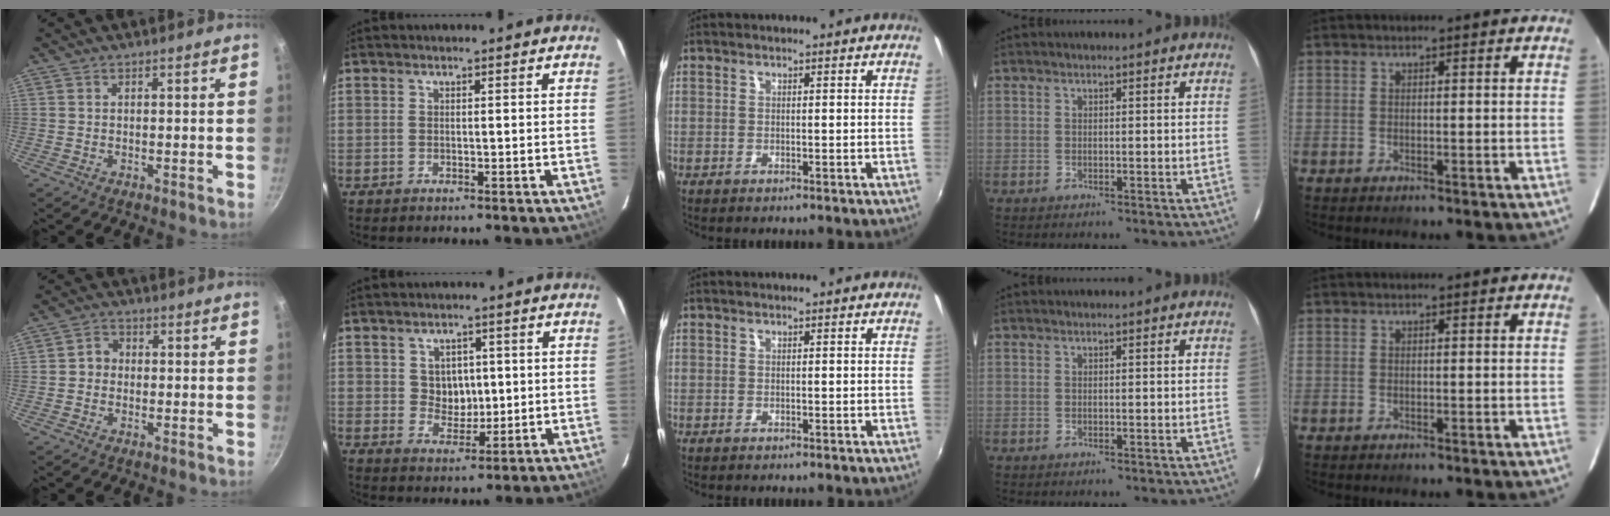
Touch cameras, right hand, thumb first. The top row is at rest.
{"thumb": {"total": 3.3, "force": [-0.2, 2.9, 1.5], "torque": [-0.008, 0.011, -0.010]}, "index": {"total": 5.5, "force": [1.0, 4.9, 2.4], "torque": [-0.038, 0.008, 0.024]}}